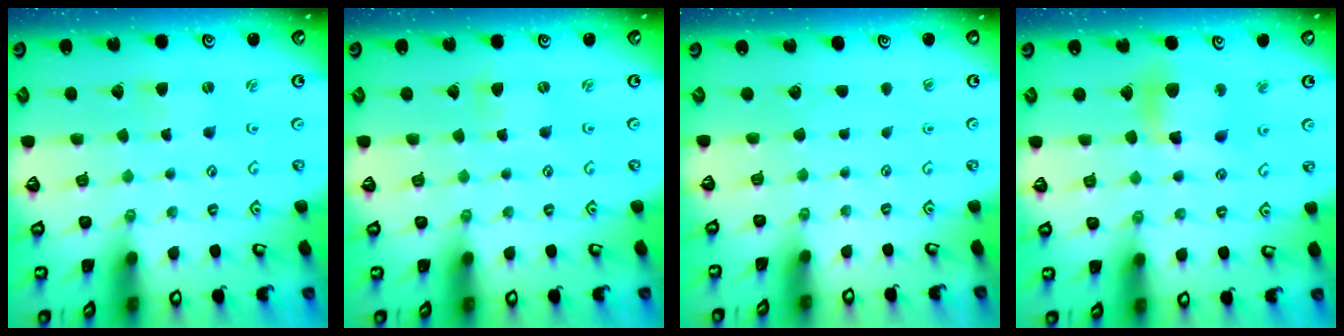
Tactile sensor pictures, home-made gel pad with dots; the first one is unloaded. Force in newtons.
{"total": 0.0}
{"total": 0.0}
{"total": 11.9, "press": 11.8, "slide": 1.7}